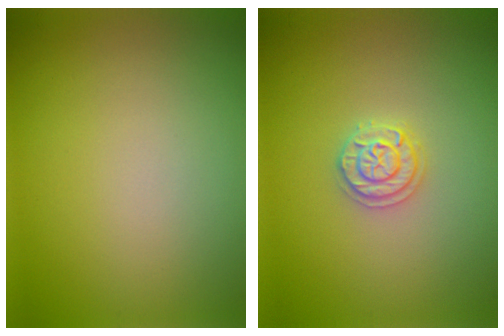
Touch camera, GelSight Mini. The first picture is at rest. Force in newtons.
{"total": 2.0, "press": 1.9, "slide": 0.3}